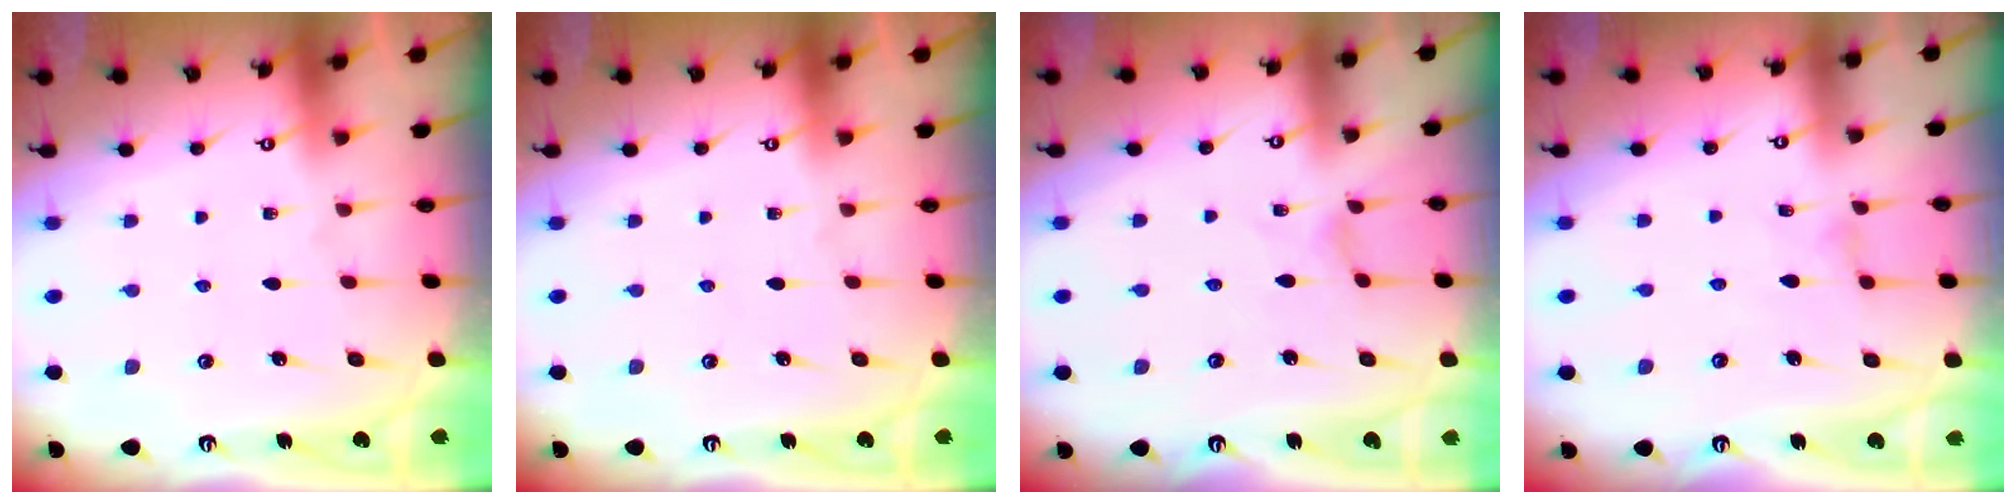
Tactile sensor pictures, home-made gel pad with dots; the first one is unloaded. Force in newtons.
{"total": 0.0}
{"total": 0.0}
{"total": 1.0, "press": 1.0, "slide": 0.2}